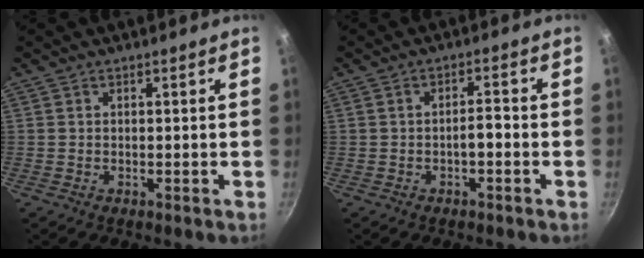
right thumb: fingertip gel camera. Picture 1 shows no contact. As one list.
[{"total": 2.7, "force": [-1.1, 0.9, 2.3], "torque": [-0.030, 0.020, -0.018]}]